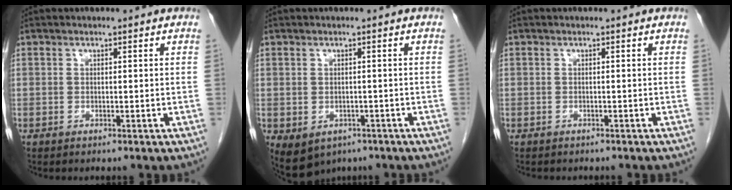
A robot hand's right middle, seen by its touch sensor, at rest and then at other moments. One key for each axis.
{"total": 5.5, "fx": -2.8, "fy": 4.0, "fz": 2.5, "tx": -0.042, "ty": 0.003, "tz": -0.027}
{"total": 2.5, "fx": -2.1, "fy": 0.9, "fz": 0.8, "tx": -0.015, "ty": -0.004, "tz": -0.023}